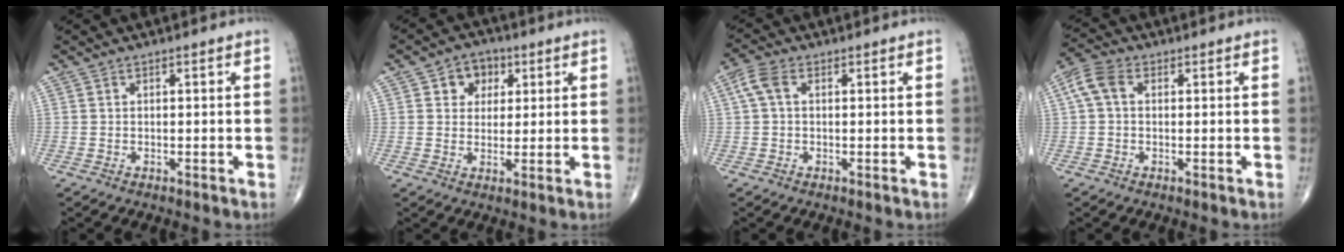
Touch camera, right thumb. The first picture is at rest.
{"total": 6.1, "force": [2.3, 5.0, 2.7], "torque": [-0.006, -0.002, 0.030]}
{"total": 3.9, "force": [0.8, 2.4, 3.0], "torque": [-0.073, 0.014, 0.012]}
{"total": 5.0, "force": [0.8, 3.4, 3.6], "torque": [-0.081, 0.017, 0.010]}